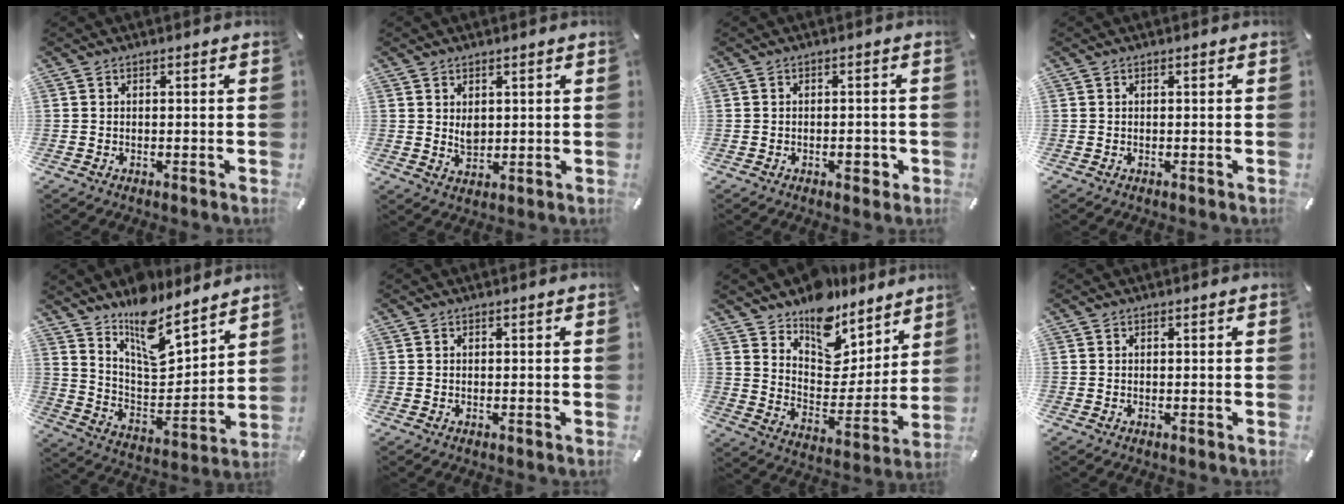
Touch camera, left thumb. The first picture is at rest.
{"total": 3.5, "force": [1.5, 2.5, 1.9], "torque": [-0.025, -0.007, 0.026]}
{"total": 2.5, "force": [-0.9, 1.5, 1.8], "torque": [-0.031, 0.003, -0.015]}
{"total": 0.0}
{"total": 13.5, "force": [11.1, 5.7, 5.2], "torque": [-0.093, -0.094, 0.204]}
{"total": 0.0}
{"total": 14.4, "force": [11.7, 7.9, 2.7], "torque": [-0.027, -0.126, 0.212]}
{"total": 0.0}